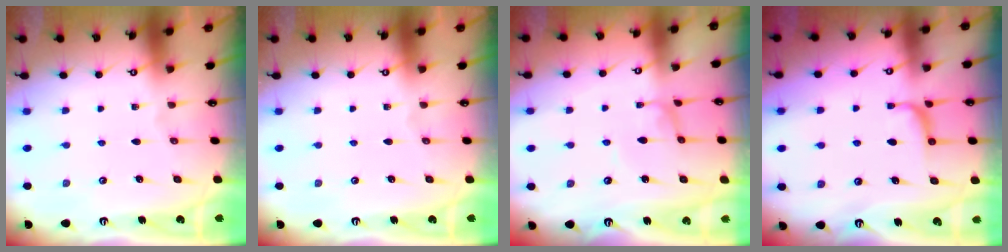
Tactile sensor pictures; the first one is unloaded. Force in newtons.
{"total": 0.0}
{"total": 0.6, "press": 0.5, "slide": 0.2}
{"total": 1.0, "press": 0.8, "slide": 0.7}